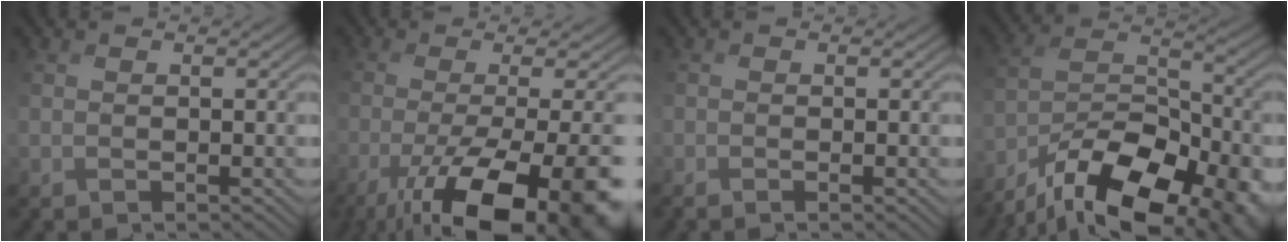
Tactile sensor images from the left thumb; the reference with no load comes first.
{"total": 17.0, "force": [-8.2, 4.6, 14.1], "torque": [-0.213, -0.023, -0.119]}
{"total": 0.6, "force": [-0.5, -0.1, 0.3], "torque": [-0.004, 0.000, -0.010]}
{"total": 17.3, "force": [-12.4, 7.1, 9.7], "torque": [-0.201, -0.039, -0.189]}